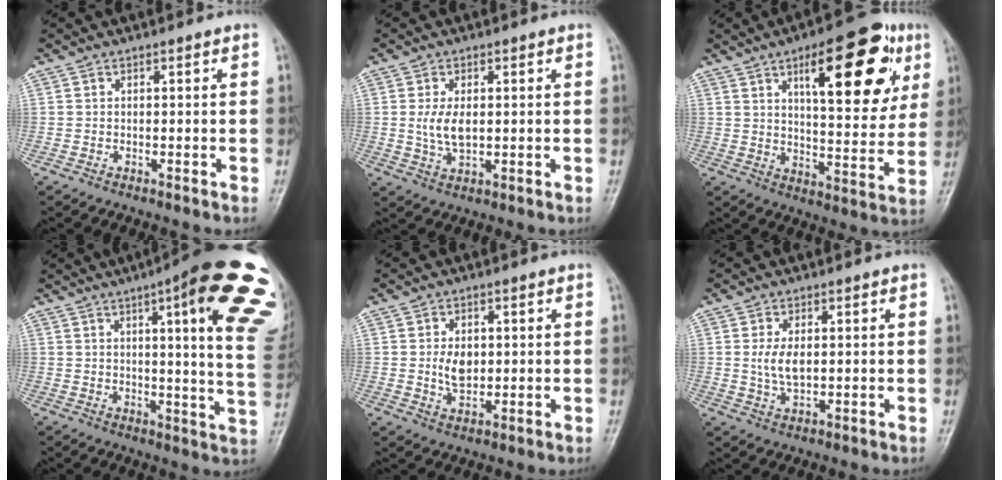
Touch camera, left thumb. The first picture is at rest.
{"total": 5.2, "force": [0.4, 2.8, 4.3], "torque": [-0.089, -0.006, 0.012]}
{"total": 18.3, "force": [7.8, 7.2, 14.9], "torque": [-0.152, -0.017, 0.103]}
{"total": 24.2, "force": [10.8, 4.1, 21.2], "torque": [-0.214, -0.024, 0.121]}
{"total": 4.8, "force": [0.5, 3.2, 3.6], "torque": [-0.051, -0.007, 0.012]}
{"total": 4.7, "force": [0.5, 2.5, 3.9], "torque": [-0.079, -0.007, 0.014]}